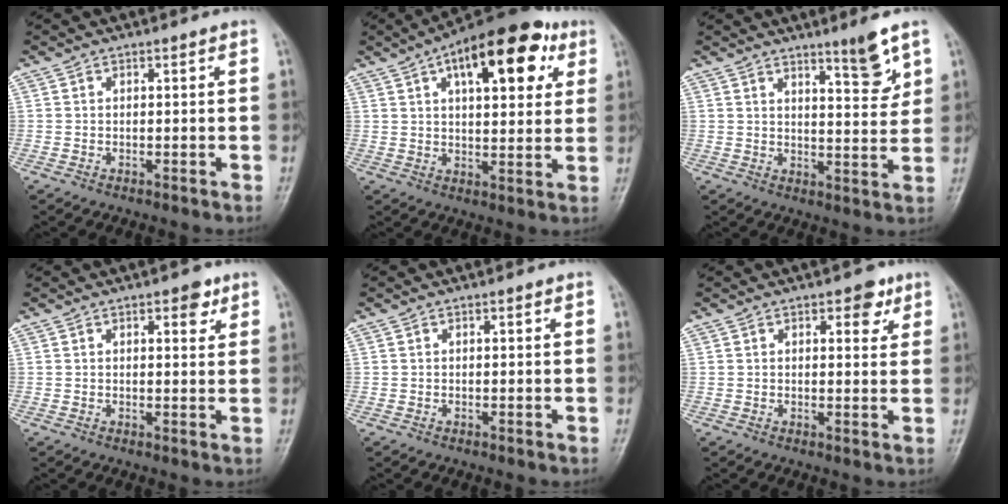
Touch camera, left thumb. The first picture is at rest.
{"total": 19.1, "force": [8.2, 8.6, 15.0], "torque": [-0.184, 0.001, 0.115]}
{"total": 6.5, "force": [4.5, 0.9, 4.7], "torque": [-0.058, -0.038, 0.068]}
{"total": 3.3, "force": [1.9, 1.5, 2.3], "torque": [-0.016, -0.007, 0.023]}
{"total": 0.0}
{"total": 4.0, "force": [2.2, 2.1, 2.6], "torque": [-0.014, -0.007, 0.024]}